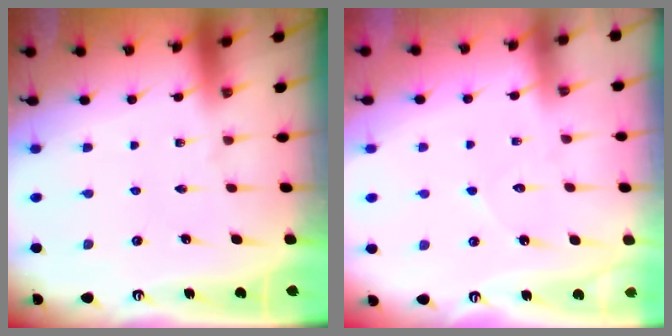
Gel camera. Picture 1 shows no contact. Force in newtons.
{"total": 4.7, "press": 4.7, "slide": 0.5}